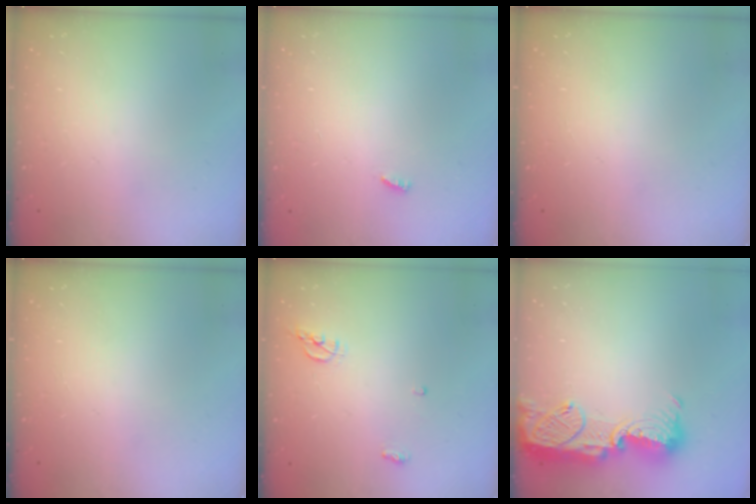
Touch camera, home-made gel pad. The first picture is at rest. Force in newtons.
{"total": 1.9, "press": 1.9, "slide": 0.3}
{"total": 0.0}
{"total": 0.0}
{"total": 7.2, "press": 5.3, "slide": 4.9}
{"total": 14.9, "press": 14.9, "slide": 1.0}